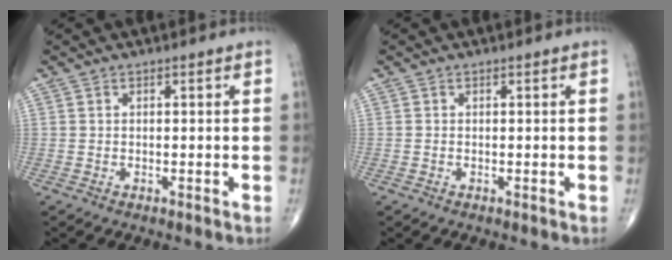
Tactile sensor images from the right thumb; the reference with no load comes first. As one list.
[{"total": 0.0}]